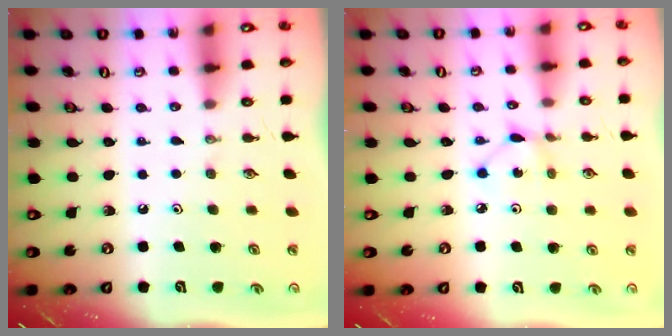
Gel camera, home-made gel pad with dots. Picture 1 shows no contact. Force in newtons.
{"total": 2.9, "press": 2.9, "slide": 0.2}